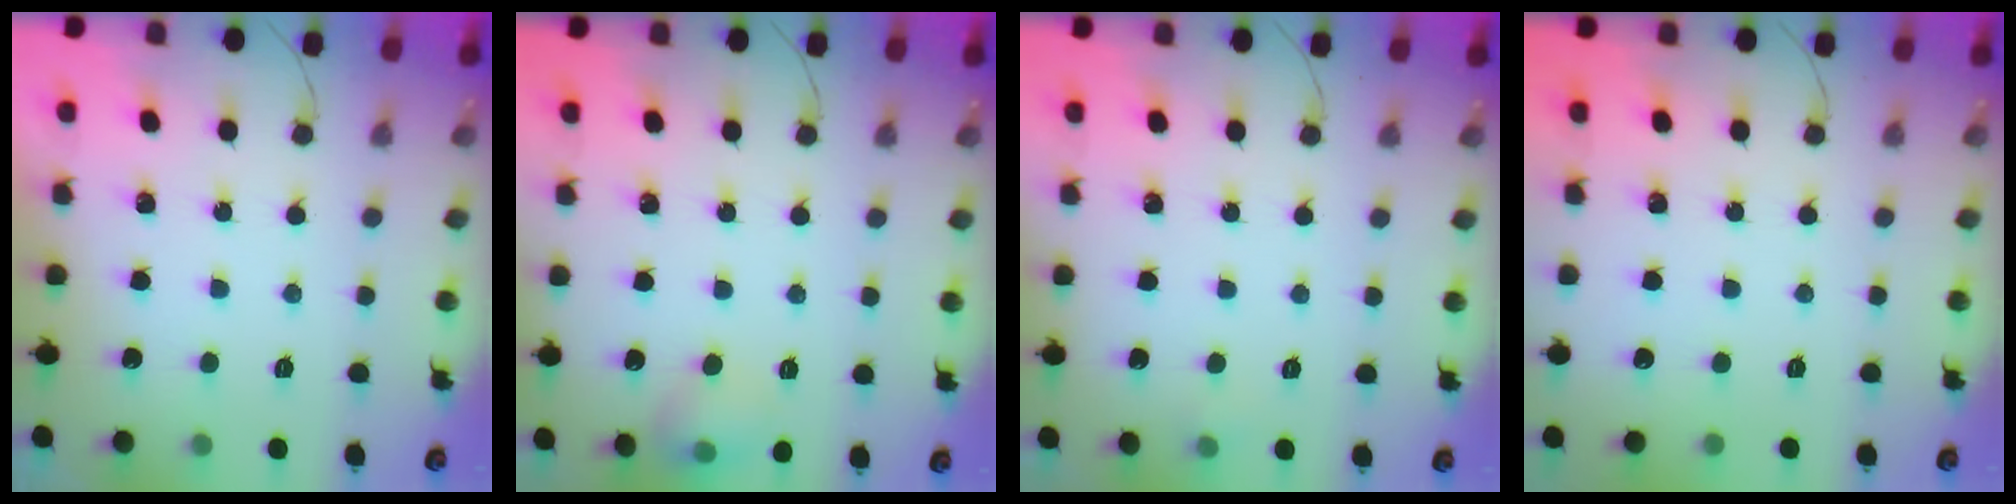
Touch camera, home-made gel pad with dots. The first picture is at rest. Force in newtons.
{"total": 8.2, "press": 8.0, "slide": 1.4}
{"total": 3.1, "press": 2.8, "slide": 1.2}
{"total": 0.0}